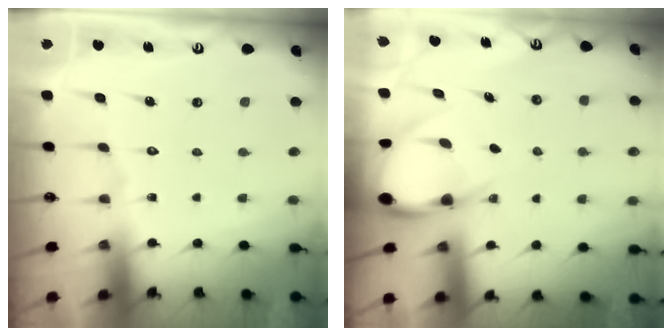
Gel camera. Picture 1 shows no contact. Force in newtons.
{"total": 6.3, "press": 6.3, "slide": 0.8}